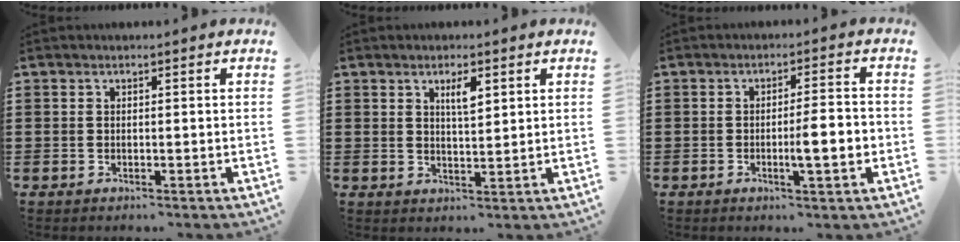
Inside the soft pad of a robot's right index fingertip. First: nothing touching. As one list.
[{"total": 3.1, "force": [1.6, 0.8, 2.5], "torque": [-0.038, -0.002, 0.022]}, {"total": 5.6, "force": [-1.2, 0.8, 5.4], "torque": [-0.082, -0.004, -0.024]}]